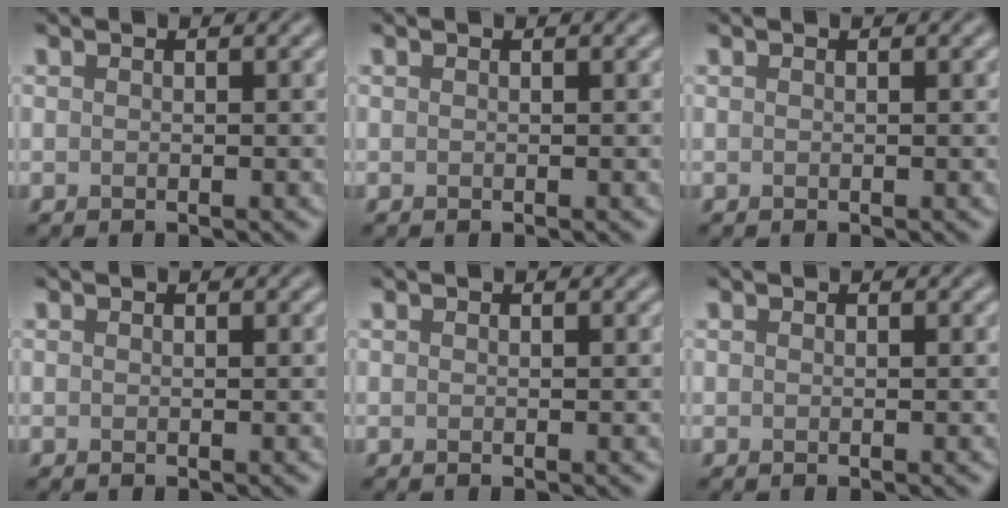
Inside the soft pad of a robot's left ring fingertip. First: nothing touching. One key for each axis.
{"total": 0.0}
{"total": 0.0}
{"total": 0.0}
{"total": 0.0}
{"total": 0.0}